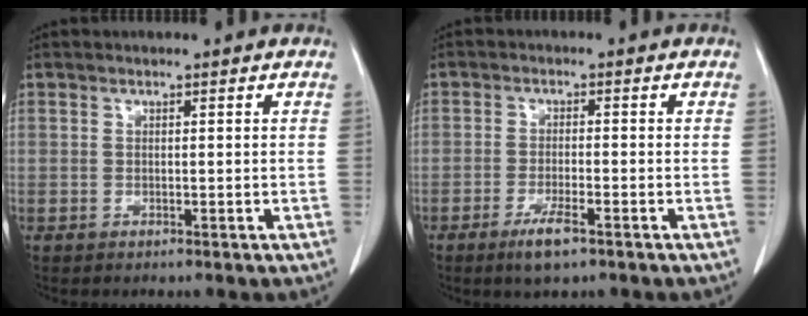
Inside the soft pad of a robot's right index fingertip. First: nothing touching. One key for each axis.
{"total": 4.4, "fx": -2.8, "fy": 0.6, "fz": 3.3, "tx": -0.068, "ty": -0.007, "tz": -0.047}